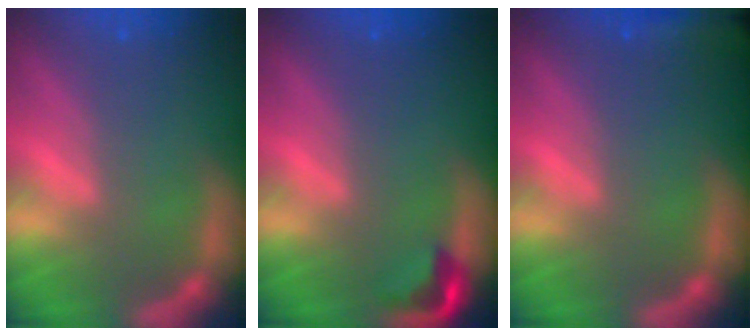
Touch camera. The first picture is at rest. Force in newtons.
{"total": 2.4}
{"total": 8.0}